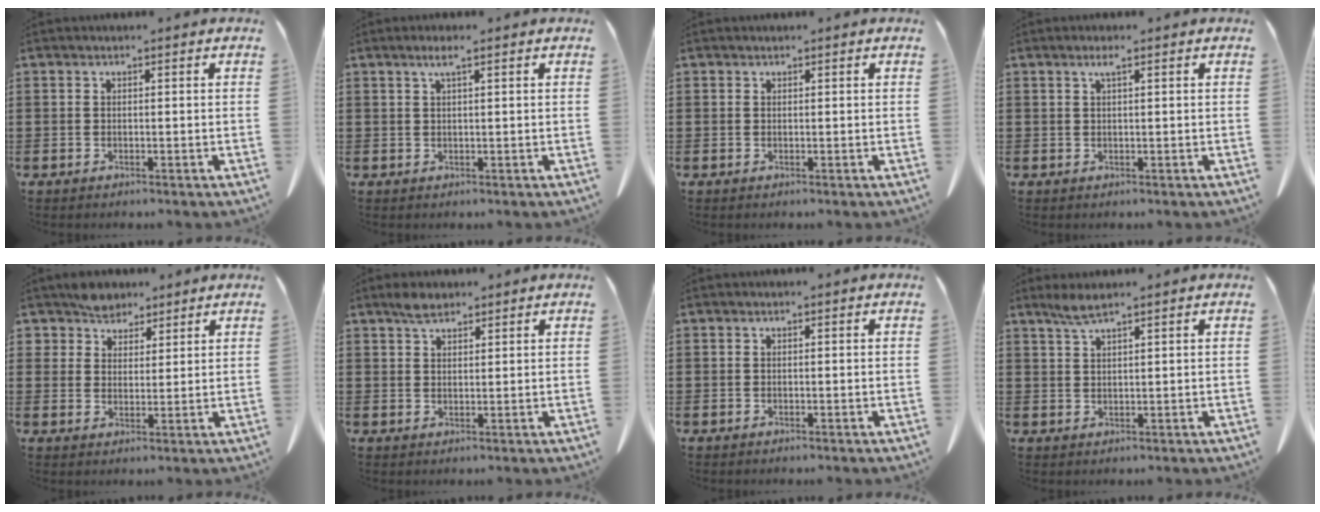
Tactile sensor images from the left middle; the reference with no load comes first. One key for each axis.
{"total": 1.9, "fx": 1.0, "fy": 0.1, "fz": 1.6, "tx": -0.035, "ty": 0.000, "tz": 0.018}
{"total": 0.0}
{"total": 1.5, "fx": 0.8, "fy": 0.2, "fz": 1.3, "tx": -0.029, "ty": 0.001, "tz": 0.014}
{"total": 4.5, "fx": 4.0, "fy": 2.2, "fz": 0.3, "tx": -0.023, "ty": -0.001, "tz": 0.078}
{"total": 2.8, "fx": 2.2, "fy": 1.0, "fz": 1.5, "tx": -0.034, "ty": 0.003, "tz": 0.041}
{"total": 0.0}
{"total": 2.7, "fx": 2.0, "fy": 0.1, "fz": 1.8, "tx": -0.040, "ty": 0.000, "tz": 0.038}